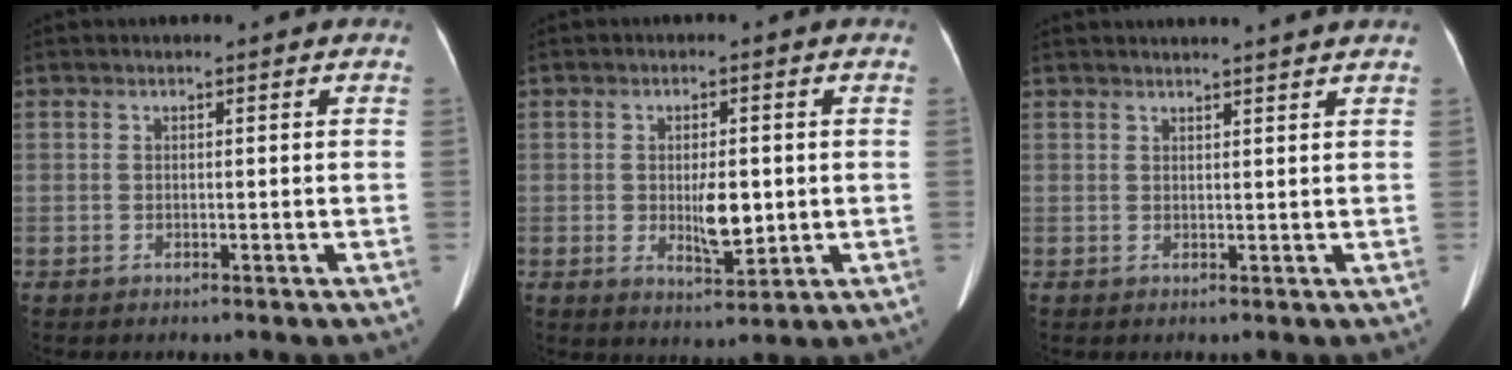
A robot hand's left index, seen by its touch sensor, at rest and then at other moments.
{"total": 5.2, "force": [-0.3, 2.0, 4.8], "torque": [-0.084, -0.009, -0.001]}
{"total": 5.9, "force": [5.5, -0.9, 2.1], "torque": [-0.021, 0.017, 0.054]}